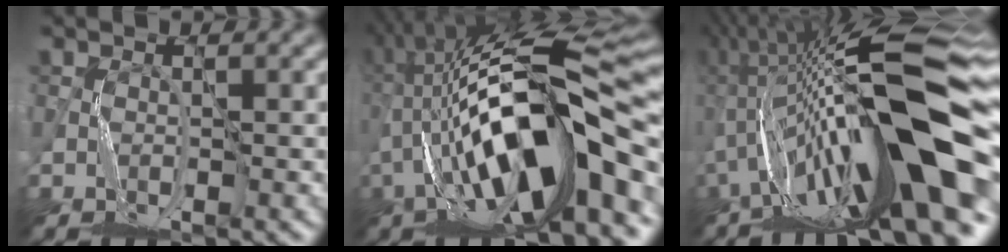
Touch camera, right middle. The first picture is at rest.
{"total": 14.7, "force": [-2.3, 4.5, 13.9], "torque": [-0.243, 0.033, -0.040]}
{"total": 18.7, "force": [-2.6, 4.6, 18.0], "torque": [-0.301, 0.029, -0.057]}